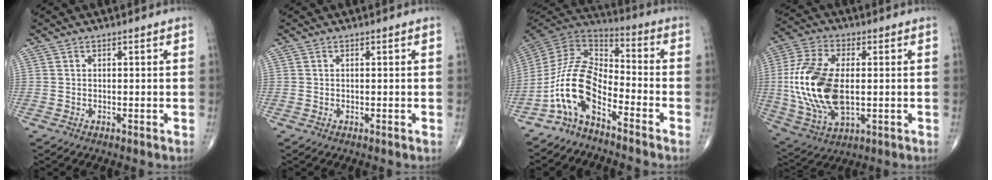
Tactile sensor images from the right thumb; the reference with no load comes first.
{"total": 0.0}
{"total": 12.2, "force": [-7.0, 5.3, 8.5], "torque": [-0.161, 0.080, -0.147]}
{"total": 18.9, "force": [-0.3, 10.1, 16.0], "torque": [-0.344, -0.006, 0.002]}